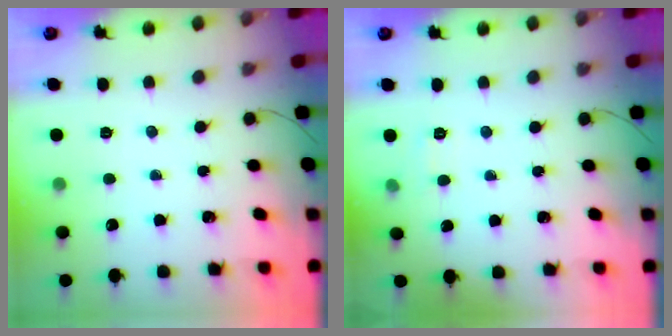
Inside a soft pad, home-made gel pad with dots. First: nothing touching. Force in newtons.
{"total": 2.7, "press": 2.2, "slide": 1.6}